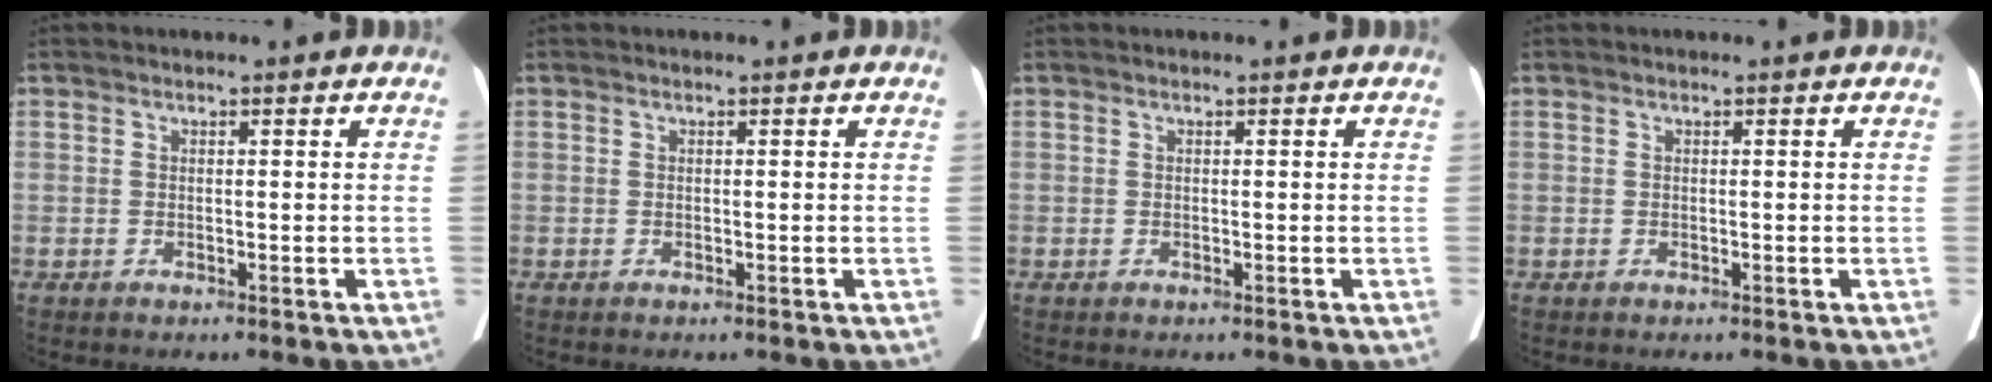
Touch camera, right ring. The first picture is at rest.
{"total": 0.0}
{"total": 0.0}
{"total": 0.0}